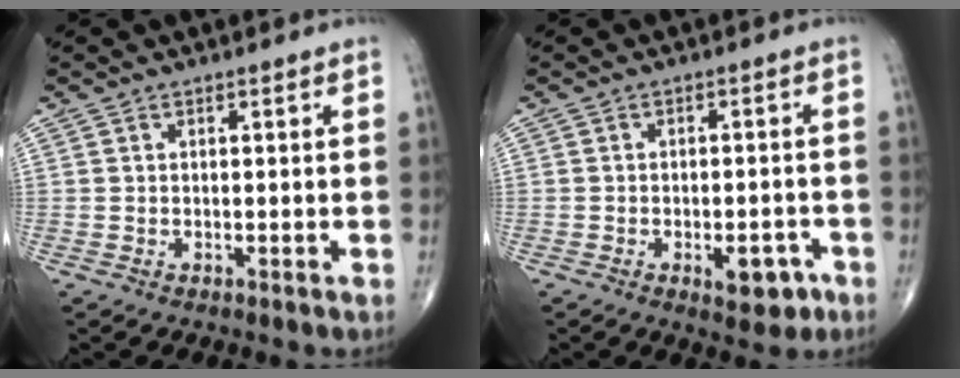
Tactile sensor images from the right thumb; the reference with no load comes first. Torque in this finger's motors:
{"motor_torque": [0.76, 0.56, -0.04, -0.19, 0.18]}